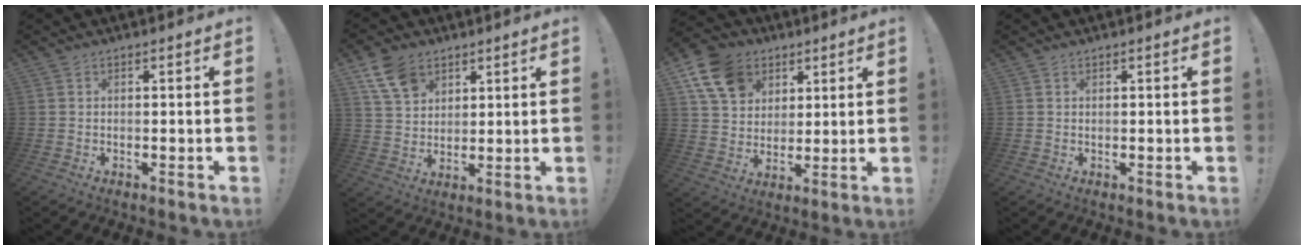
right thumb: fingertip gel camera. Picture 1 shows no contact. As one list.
[{"total": 10.1, "force": [5.8, 6.9, 4.7], "torque": [-0.087, -0.020, 0.117]}, {"total": 14.1, "force": [6.7, 10.7, 6.3], "torque": [-0.108, -0.024, 0.136]}, {"total": 0.6, "force": [0.6, 0.0, 0.2], "torque": [0.002, -0.002, 0.010]}]